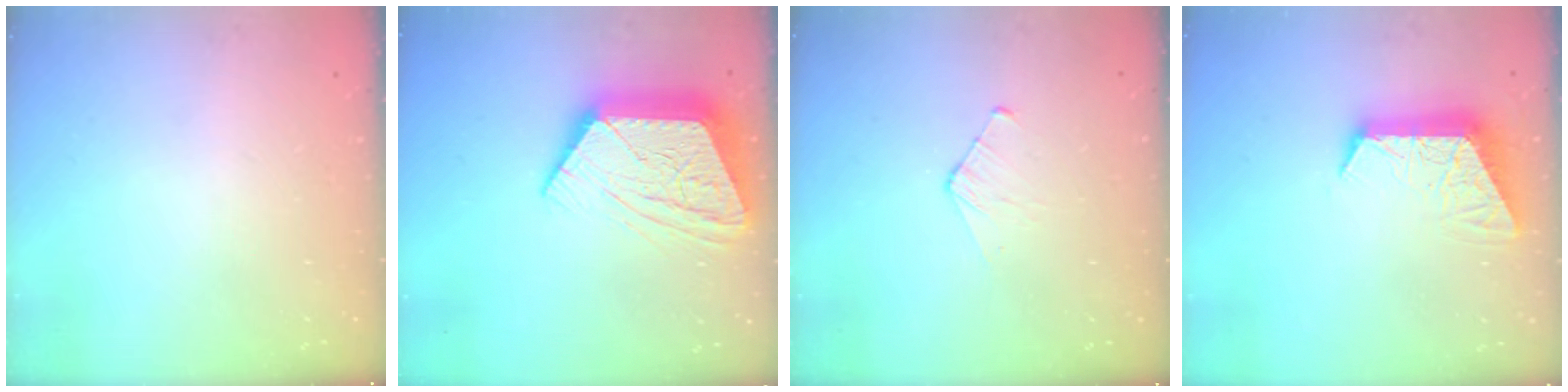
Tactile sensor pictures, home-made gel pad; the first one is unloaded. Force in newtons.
{"total": 19.1, "press": 19.0, "slide": 1.6}
{"total": 4.4, "press": 4.3, "slide": 0.4}
{"total": 11.7, "press": 11.7, "slide": 1.0}